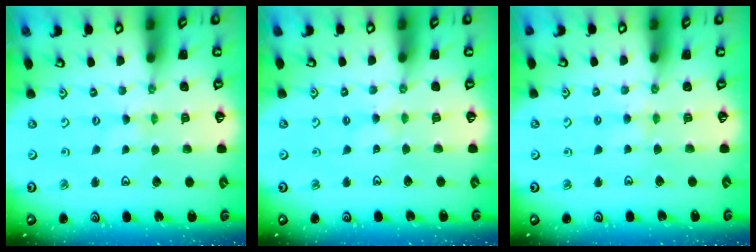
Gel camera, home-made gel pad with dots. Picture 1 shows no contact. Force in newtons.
{"total": 2.5, "press": 2.5, "slide": 0.2}
{"total": 3.4, "press": 3.4, "slide": 0.6}